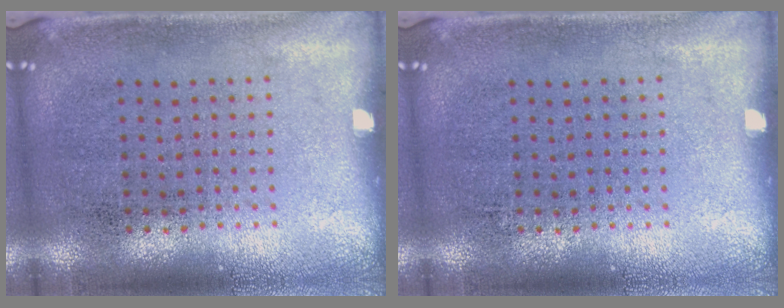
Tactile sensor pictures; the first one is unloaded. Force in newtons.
{"total": 0.0}